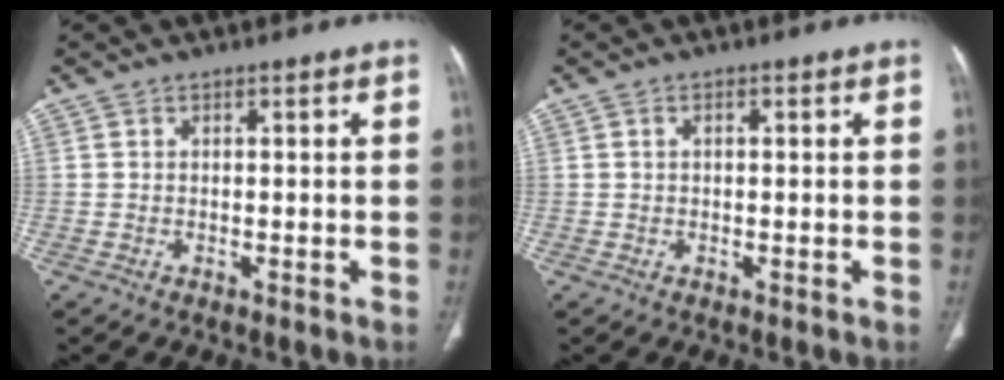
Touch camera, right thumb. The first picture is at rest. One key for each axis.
{"total": 0.9, "fx": 0.2, "fy": 0.5, "fz": 0.7, "tx": -0.014, "ty": 0.005, "tz": 0.004}